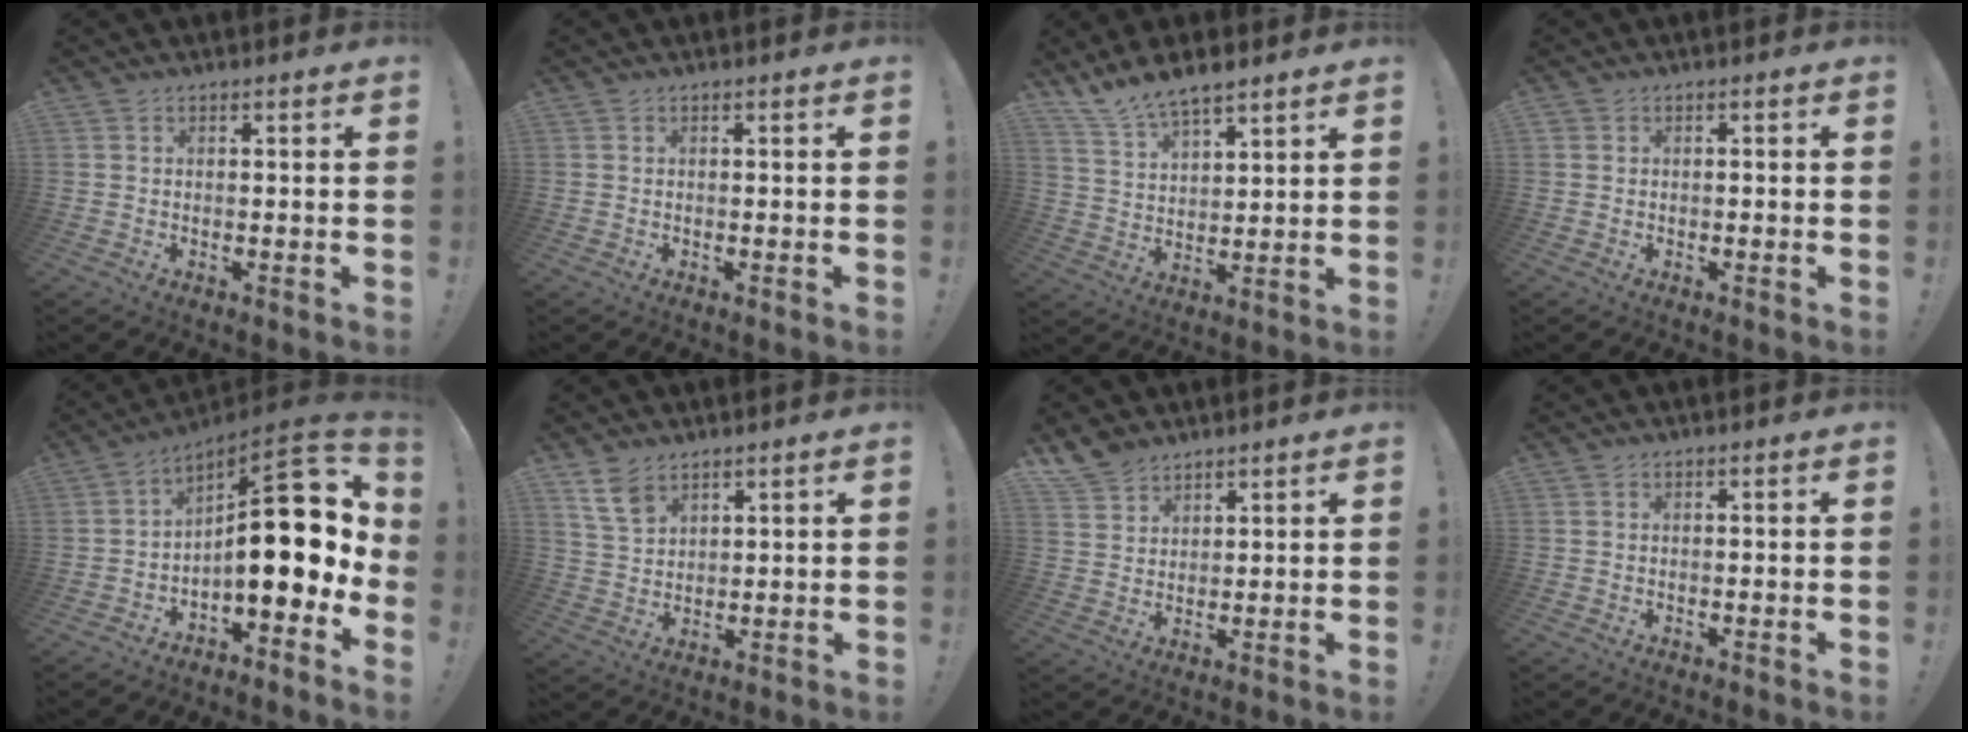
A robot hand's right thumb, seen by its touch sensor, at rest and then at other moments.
{"total": 0.0}
{"total": 8.9, "force": [8.0, 2.8, 2.9], "torque": [-0.066, -0.052, 0.154]}
{"total": 0.6, "force": [-0.3, 0.5, 0.1], "torque": [-0.001, 0.001, -0.006]}
{"total": 18.9, "force": [1.1, 7.5, 17.3], "torque": [-0.237, -0.011, 0.028]}
{"total": 7.5, "force": [5.1, 4.2, 3.6], "torque": [-0.065, -0.023, 0.101]}
{"total": 6.4, "force": [5.3, 3.4, 1.0], "torque": [-0.029, -0.032, 0.107]}
{"total": 0.0}